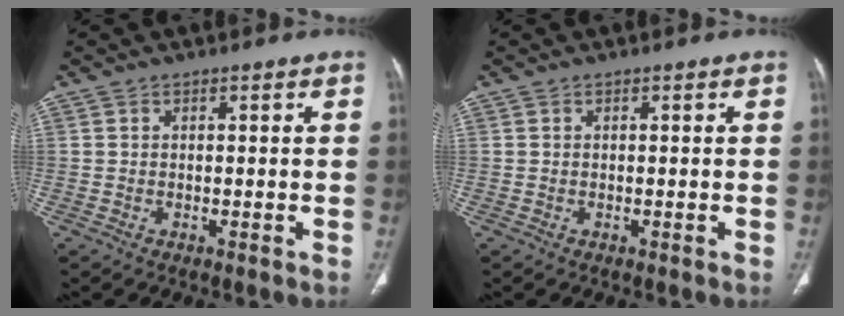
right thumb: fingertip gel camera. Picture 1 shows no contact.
{"total": 0.0}